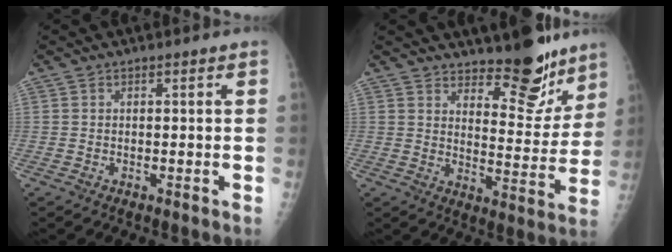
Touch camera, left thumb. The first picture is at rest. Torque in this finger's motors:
{"motor_torque": [-0.04, 0.05, -0.17, -0.43, 0.05]}